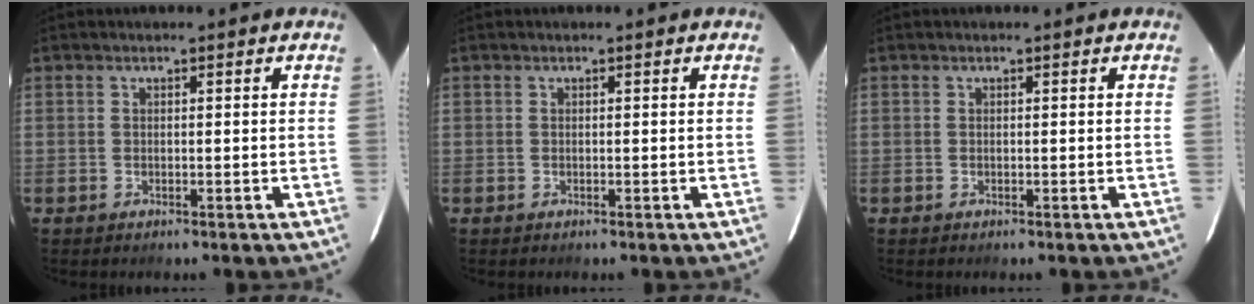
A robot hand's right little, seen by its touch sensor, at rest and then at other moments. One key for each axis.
{"total": 0.0}
{"total": 0.0}